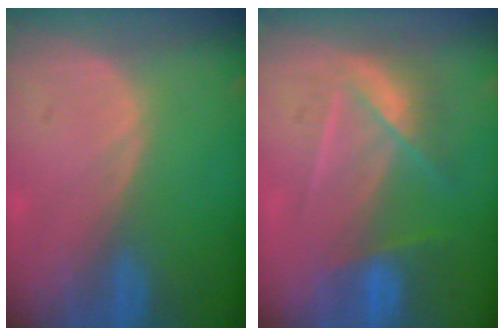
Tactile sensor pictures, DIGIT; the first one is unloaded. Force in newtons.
{"total": 7.3, "press": 6.4, "slide": 3.5}